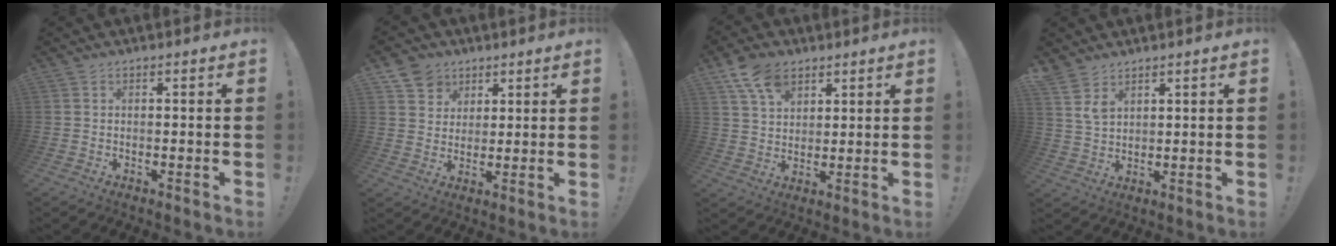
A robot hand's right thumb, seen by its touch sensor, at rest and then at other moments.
{"total": 7.8, "force": [4.6, 6.2, 1.0], "torque": [-0.012, -0.032, 0.091]}
{"total": 10.6, "force": [6.2, 6.7, 5.3], "torque": [-0.083, -0.025, 0.118]}
{"total": 5.5, "force": [4.0, 2.8, 2.6], "torque": [-0.046, -0.021, 0.076]}